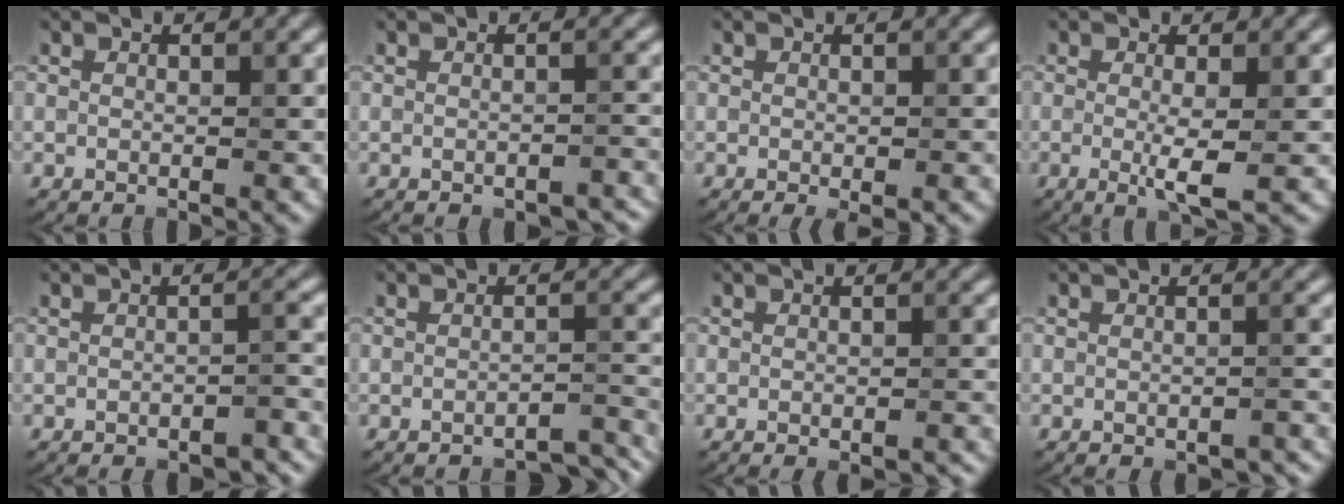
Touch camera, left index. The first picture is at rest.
{"total": 2.0, "force": [-1.5, 0.5, 1.2], "torque": [-0.017, -0.001, -0.023]}
{"total": 1.0, "force": [-0.5, 0.1, 0.8], "torque": [-0.016, -0.007, -0.003]}
{"total": 2.4, "force": [-0.3, 0.3, 2.4], "torque": [-0.054, -0.011, -0.003]}
{"total": 2.9, "force": [-2.0, 0.8, 2.0], "torque": [-0.028, 0.004, -0.032]}
{"total": 3.1, "force": [-2.9, 0.5, 1.1], "torque": [-0.011, 0.005, -0.040]}
{"total": 1.6, "force": [-1.1, 0.4, 1.1], "torque": [-0.017, -0.002, -0.013]}
{"total": 1.9, "force": [-1.0, 0.6, 1.5], "torque": [-0.020, 0.000, -0.016]}